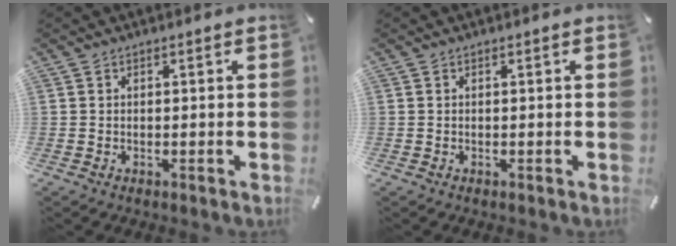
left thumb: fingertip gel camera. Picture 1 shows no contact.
{"total": 0.0}